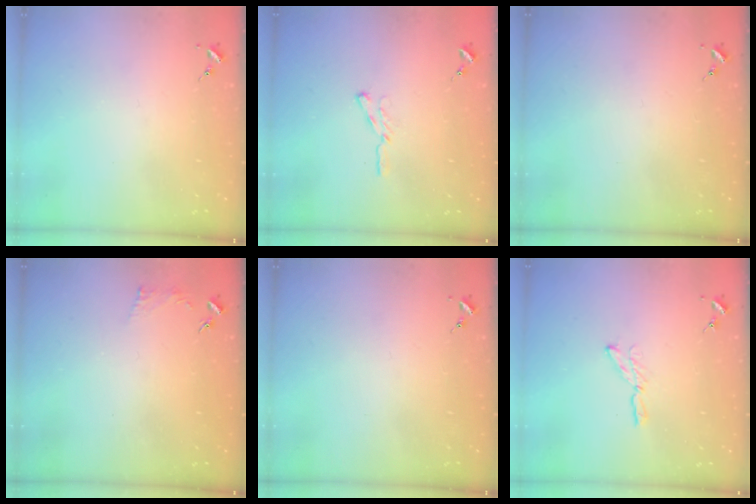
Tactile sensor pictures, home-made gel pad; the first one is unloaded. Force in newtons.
{"total": 4.4, "press": 4.4, "slide": 0.5}
{"total": 0.0}
{"total": 3.4, "press": 3.3, "slide": 0.5}
{"total": 0.0}
{"total": 3.9, "press": 3.8, "slide": 0.4}